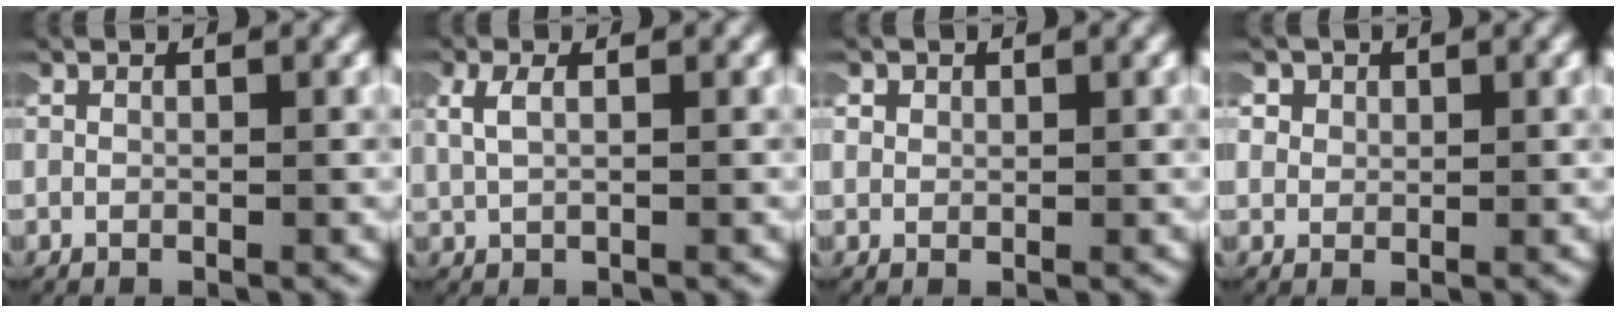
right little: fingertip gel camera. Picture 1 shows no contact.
{"total": 1.7, "force": [0.8, 0.6, 1.3], "torque": [-0.031, 0.005, 0.017]}
{"total": 1.1, "force": [0.3, 1.0, 0.2], "torque": [-0.011, 0.001, 0.003]}
{"total": 2.5, "force": [0.7, 2.2, 0.8], "torque": [-0.034, -0.002, 0.008]}